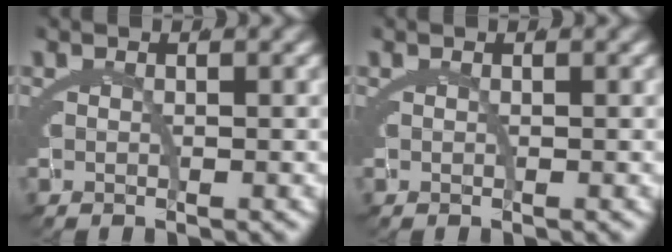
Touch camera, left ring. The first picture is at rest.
{"total": 0.0}